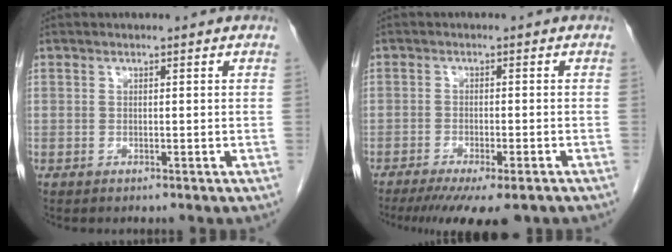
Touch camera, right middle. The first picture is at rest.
{"total": 10.4, "force": [-7.9, 2.0, 6.5], "torque": [-0.093, -0.018, -0.116]}